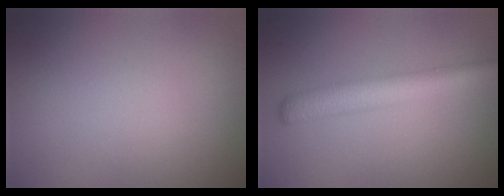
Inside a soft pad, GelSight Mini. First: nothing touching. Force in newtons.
{"total": 4.2, "press": 4.2, "slide": 0.1}